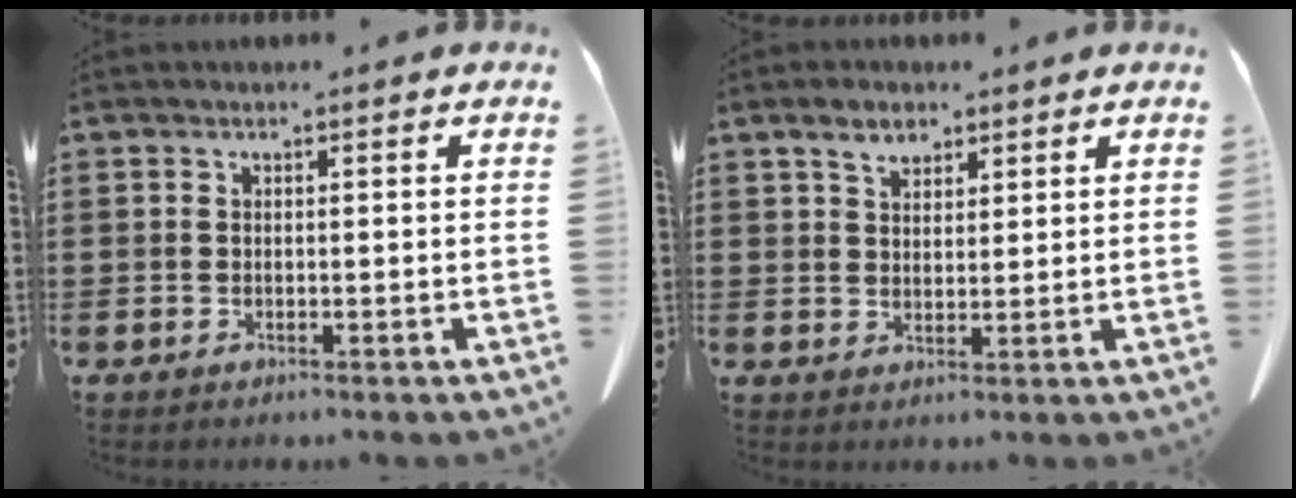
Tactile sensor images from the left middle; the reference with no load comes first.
{"total": 3.9, "force": [2.7, 2.0, 1.9], "torque": [-0.037, 0.005, 0.048]}